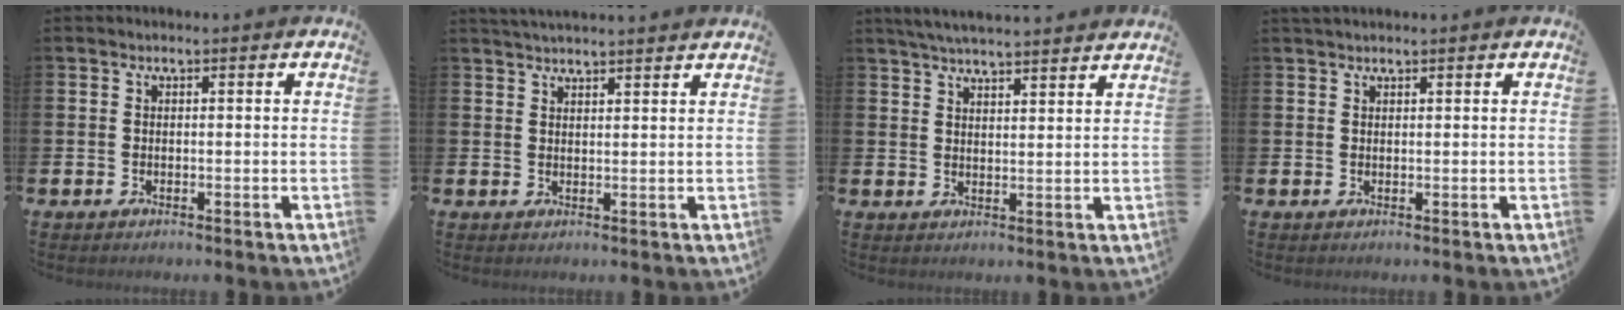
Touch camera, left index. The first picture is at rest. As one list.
[{"total": 2.7, "force": [2.7, 0.0, 0.3], "torque": [-0.009, -0.010, 0.050]}, {"total": 4.7, "force": [4.6, -0.1, 0.8], "torque": [-0.034, -0.017, 0.085]}, {"total": 1.1, "force": [1.0, 0.2, 0.2], "torque": [0.008, -0.003, 0.016]}]